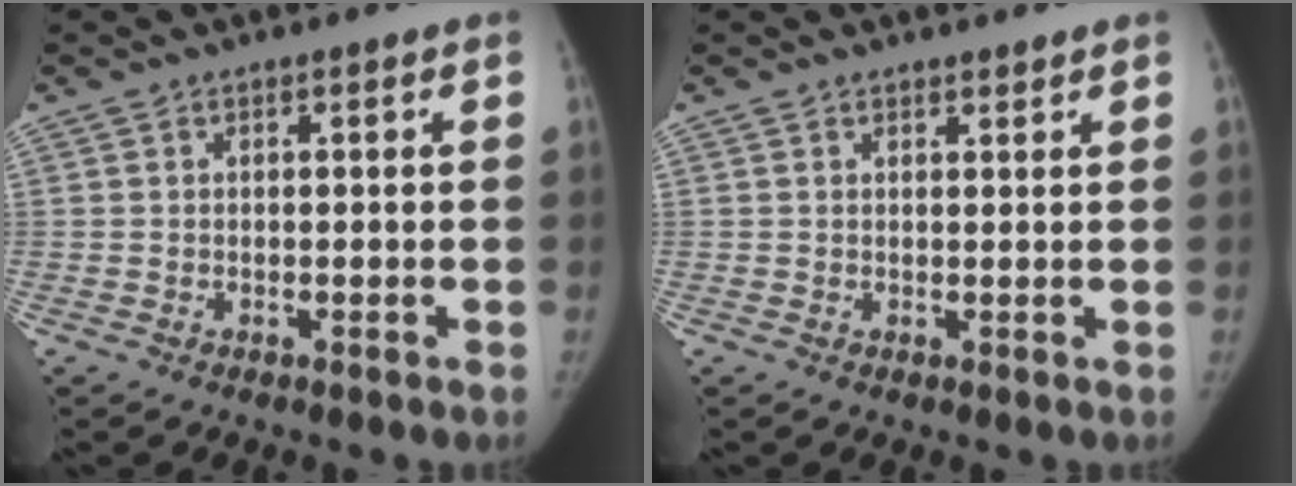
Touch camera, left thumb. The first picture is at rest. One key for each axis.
{"total": 1.3, "fx": 1.2, "fy": 0.5, "fz": 0.1, "tx": 0.011, "ty": -0.009, "tz": 0.016}